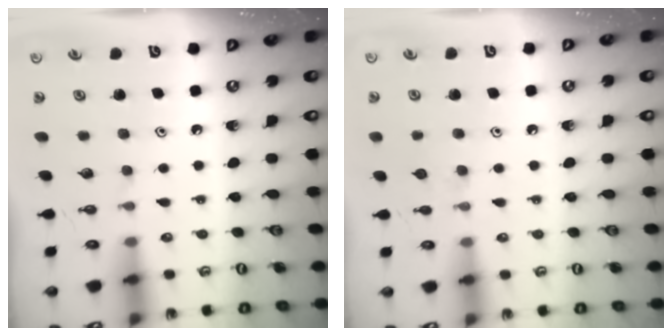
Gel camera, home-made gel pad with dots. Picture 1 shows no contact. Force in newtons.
{"total": 4.4, "press": 4.4, "slide": 0.6}